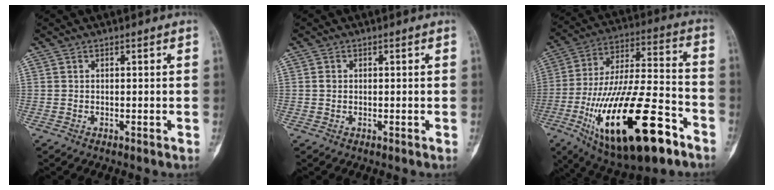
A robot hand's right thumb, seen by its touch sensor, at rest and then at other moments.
{"total": 0.8, "force": [0.1, 0.7, 0.4], "torque": [-0.001, 0.002, 0.001]}
{"total": 29.0, "force": [-12.7, 10.5, 23.9], "torque": [-0.455, 0.047, -0.199]}